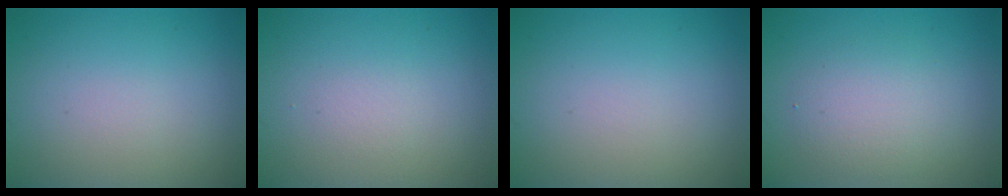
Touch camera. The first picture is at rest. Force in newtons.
{"total": 0.7, "press": 0.7, "slide": 0.0}
{"total": 0.0}
{"total": 2.8, "press": 2.8, "slide": 0.2}